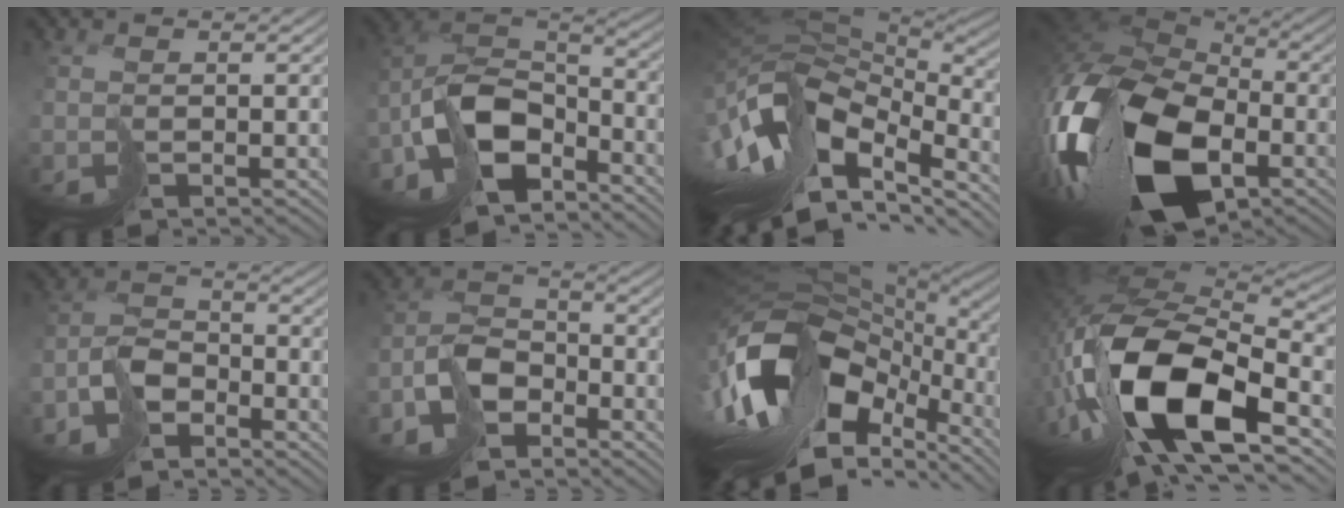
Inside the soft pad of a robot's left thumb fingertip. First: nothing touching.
{"total": 13.1, "force": [-8.1, 7.3, 7.4], "torque": [-0.171, -0.006, -0.156]}
{"total": 15.4, "force": [-8.4, 7.7, 10.4], "torque": [-0.240, 0.000, -0.139]}
{"total": 20.2, "force": [-6.0, 12.1, 15.0], "torque": [-0.359, -0.021, -0.097]}
{"total": 7.5, "force": [-6.1, 3.3, 2.9], "torque": [-0.054, 0.004, -0.127]}
{"total": 8.8, "force": [-6.7, 4.3, 3.8], "torque": [-0.073, 0.001, -0.140]}
{"total": 17.3, "force": [-4.9, 8.4, 14.3], "torque": [-0.276, -0.004, -0.065]}
{"total": 18.3, "force": [-7.0, 8.3, 14.7], "torque": [-0.315, -0.022, -0.112]}